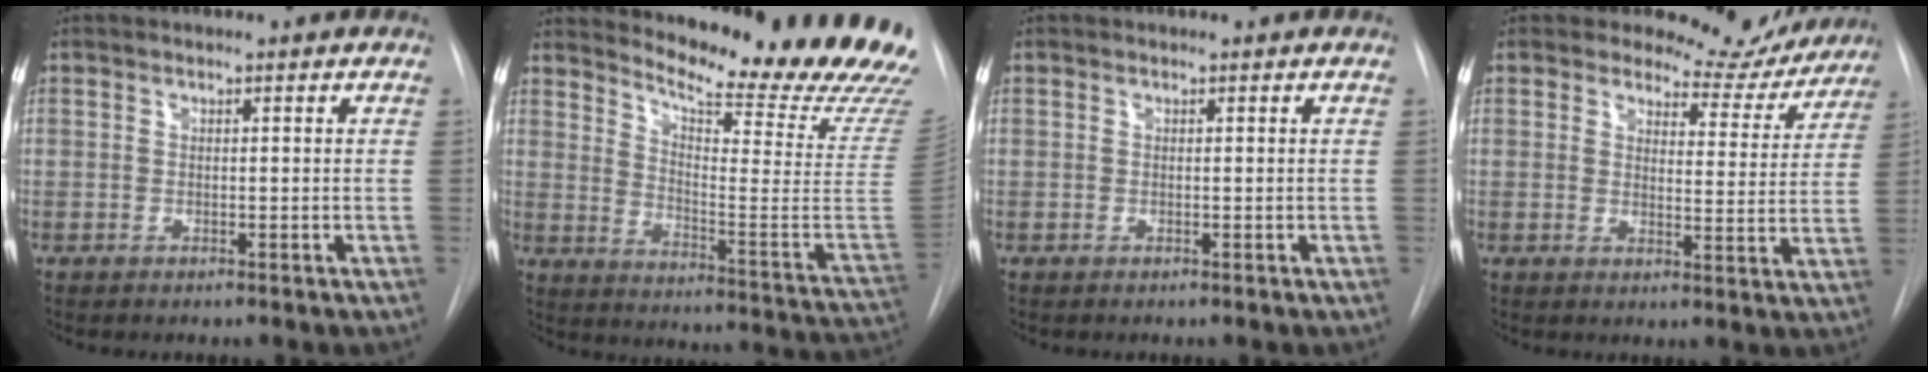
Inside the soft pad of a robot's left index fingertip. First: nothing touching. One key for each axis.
{"total": 26.6, "fx": 24.0, "fy": 0.7, "fz": 11.3, "tx": -0.177, "ty": -0.144, "tz": 0.298}
{"total": 0.0}
{"total": 9.5, "fx": 8.9, "fy": 3.2, "fz": 0.2, "tx": 0.020, "ty": -0.033, "tz": 0.089}